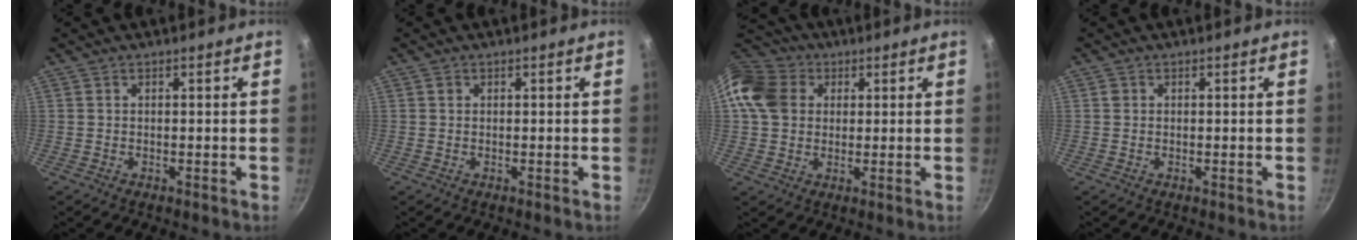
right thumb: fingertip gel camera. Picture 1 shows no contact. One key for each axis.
{"total": 0.7, "fx": 0.2, "fy": 0.6, "fz": 0.2, "tx": -0.003, "ty": 0.001, "tz": 0.002}
{"total": 12.3, "fx": 3.1, "fy": 10.2, "fz": 6.1, "tx": -0.103, "ty": 0.014, "tz": 0.045}
{"total": 0.8, "fx": 0.2, "fy": 0.8, "fz": 0.2, "tx": -0.002, "ty": 0.003, "tz": 0.001}